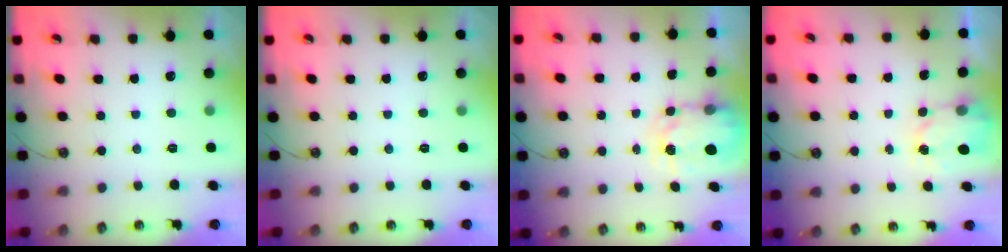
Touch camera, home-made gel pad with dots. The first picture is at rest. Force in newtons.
{"total": 0.0}
{"total": 4.9, "press": 4.9, "slide": 0.4}
{"total": 2.7, "press": 2.6, "slide": 0.4}